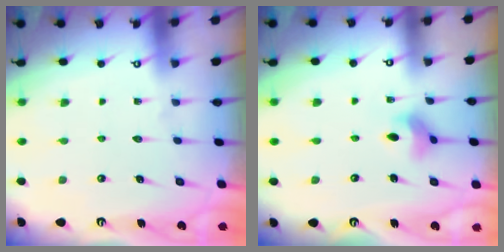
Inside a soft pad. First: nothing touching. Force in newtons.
{"total": 4.6, "press": 4.6, "slide": 0.6}